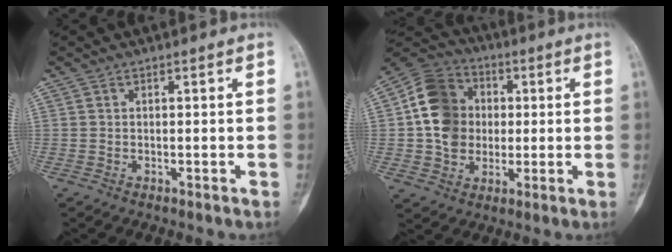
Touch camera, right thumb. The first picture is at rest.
{"total": 13.8, "force": [1.0, 11.6, 7.5], "torque": [-0.105, 0.015, 0.010]}